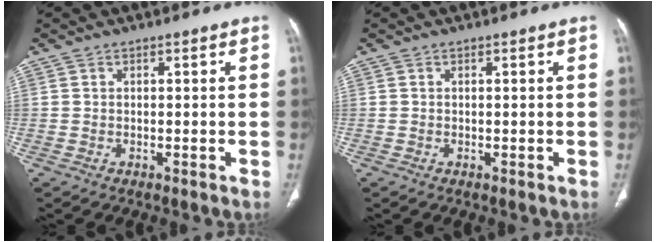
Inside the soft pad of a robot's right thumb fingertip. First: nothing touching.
{"total": 0.0}